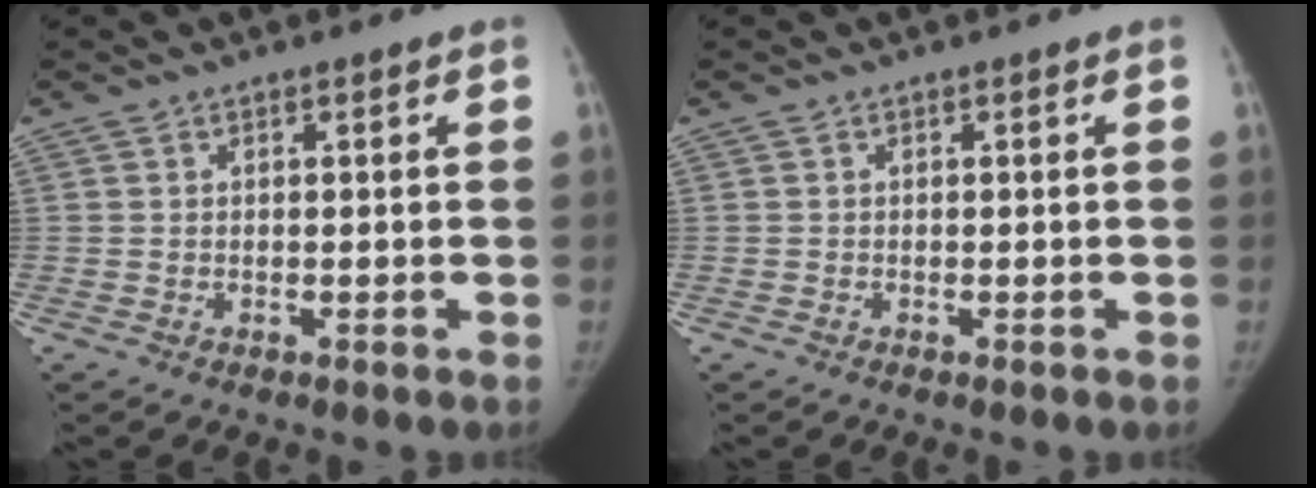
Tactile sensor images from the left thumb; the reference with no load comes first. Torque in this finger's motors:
{"motor_torque": [-0.09, 0.09, 0.32, -0.06, 0.00]}